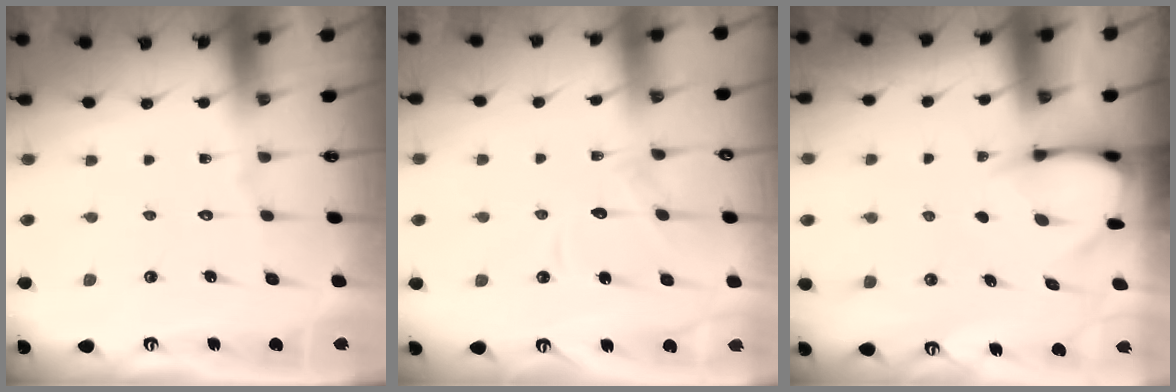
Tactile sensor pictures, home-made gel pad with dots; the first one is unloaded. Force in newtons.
{"total": 10.4, "press": 10.4, "slide": 1.1}
{"total": 3.6, "press": 3.5, "slide": 0.3}